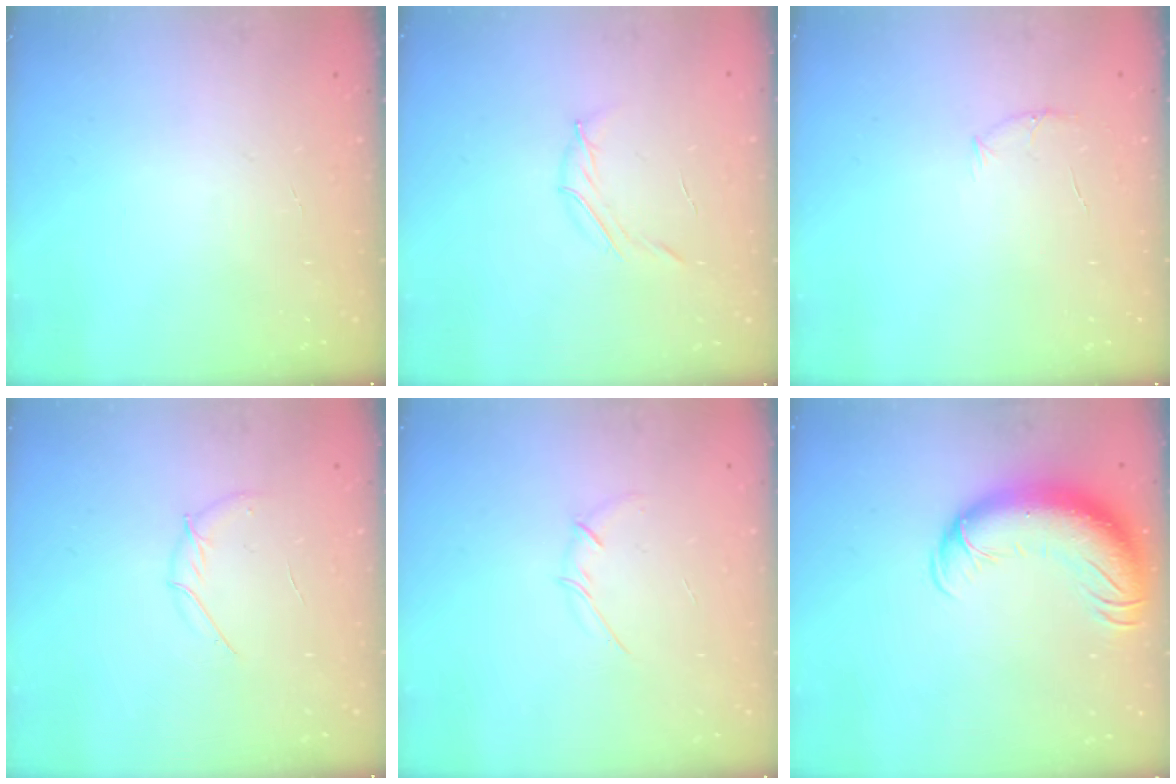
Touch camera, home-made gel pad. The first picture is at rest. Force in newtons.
{"total": 3.8, "press": 3.7, "slide": 1.0}
{"total": 5.2, "press": 5.0, "slide": 1.6}
{"total": 6.6, "press": 6.3, "slide": 2.0}
{"total": 2.7, "press": 2.6, "slide": 0.6}
{"total": 15.0, "press": 14.6, "slide": 3.4}